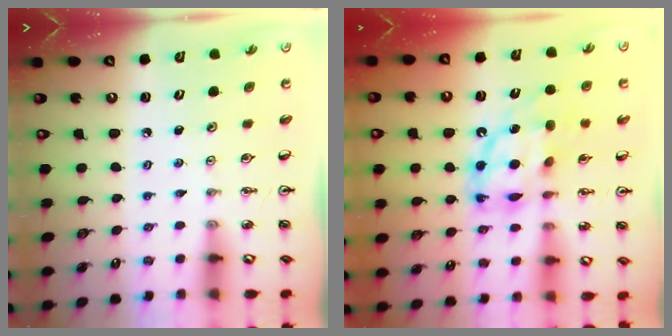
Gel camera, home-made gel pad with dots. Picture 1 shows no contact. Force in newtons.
{"total": 13.1, "press": 13.0, "slide": 1.1}